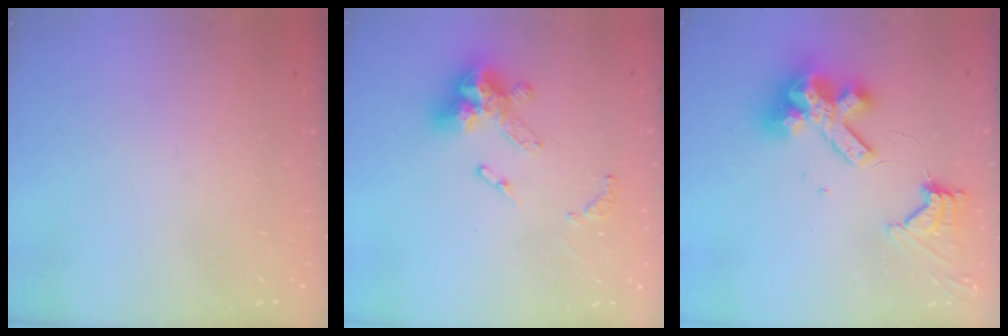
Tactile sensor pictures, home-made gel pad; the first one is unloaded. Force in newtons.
{"total": 13.5, "press": 13.4, "slide": 1.3}
{"total": 14.3, "press": 14.2, "slide": 1.7}